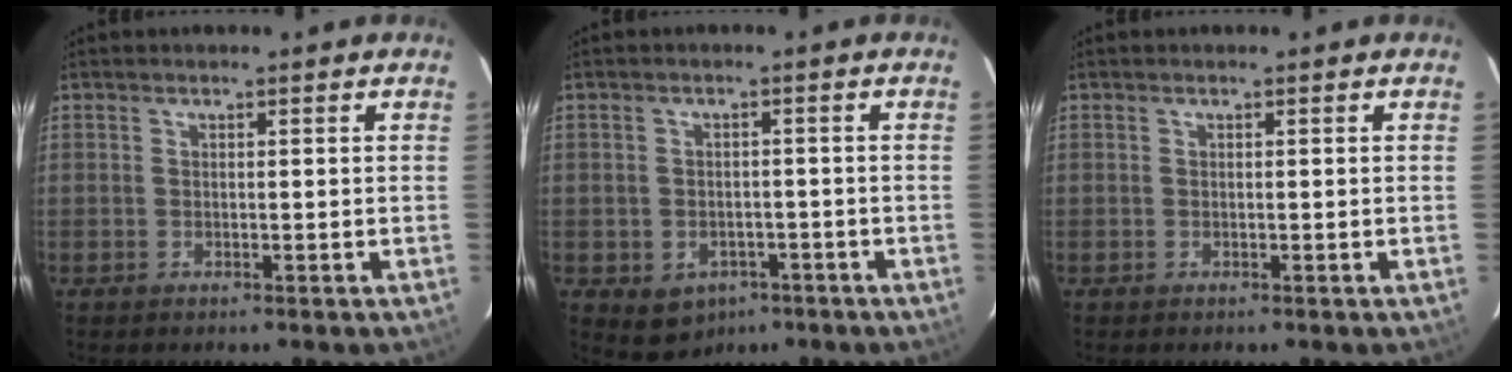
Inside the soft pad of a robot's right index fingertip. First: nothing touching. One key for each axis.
{"total": 6.2, "fx": -3.3, "fy": 4.8, "fz": 2.1, "tx": -0.045, "ty": 0.006, "tz": -0.028}
{"total": 0.0}